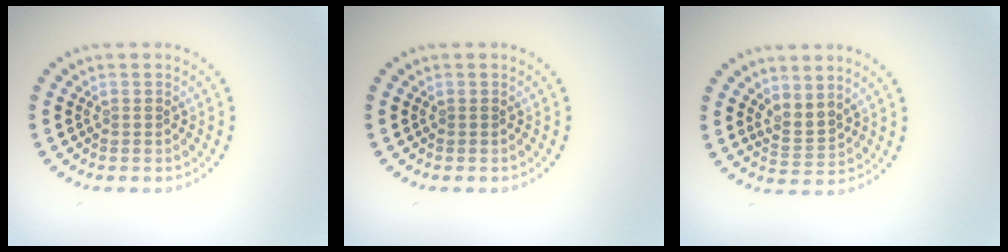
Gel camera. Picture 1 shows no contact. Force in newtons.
{"total": 0.0}
{"total": 2.1, "press": 1.5, "slide": 1.5}